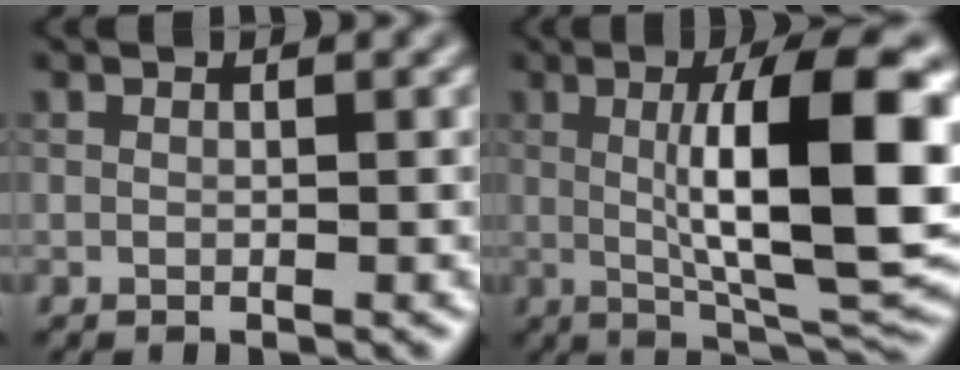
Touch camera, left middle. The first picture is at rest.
{"total": 12.4, "force": [1.0, 2.9, 12.0], "torque": [-0.165, 0.001, 0.019]}